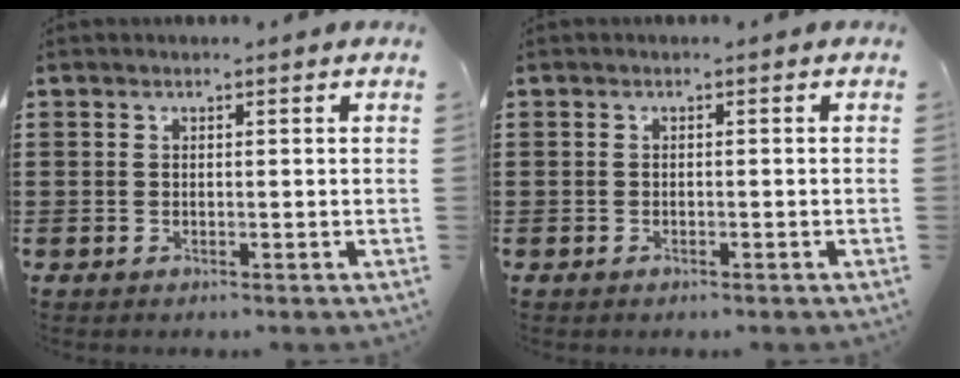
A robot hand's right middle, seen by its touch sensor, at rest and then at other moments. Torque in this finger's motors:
{"motor_torque": [0.01, 0.02, 0.07, -0.01]}